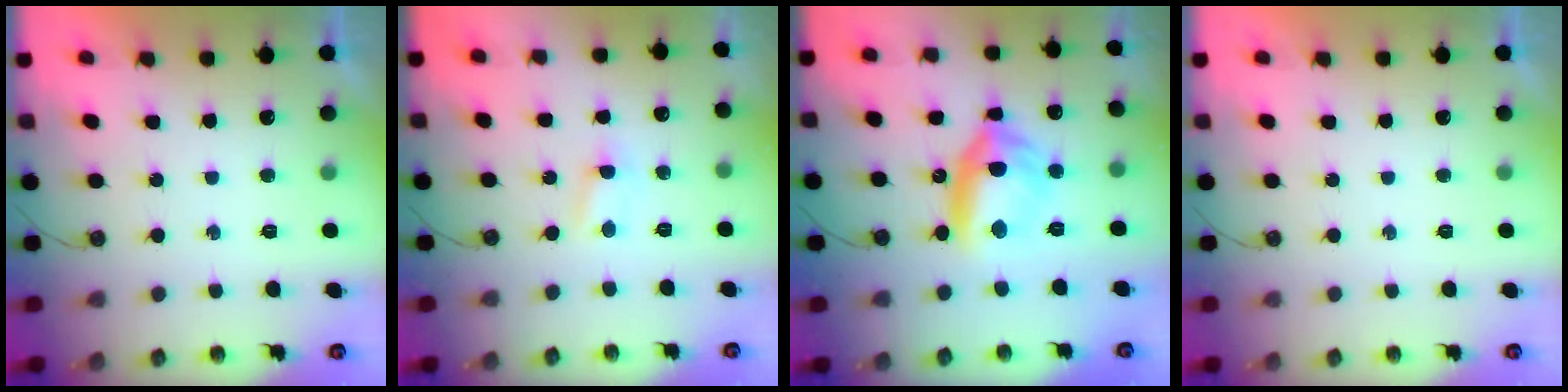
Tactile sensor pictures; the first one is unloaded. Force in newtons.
{"total": 1.9, "press": 1.9, "slide": 0.2}
{"total": 11.4, "press": 11.4, "slide": 1.3}
{"total": 0.0}